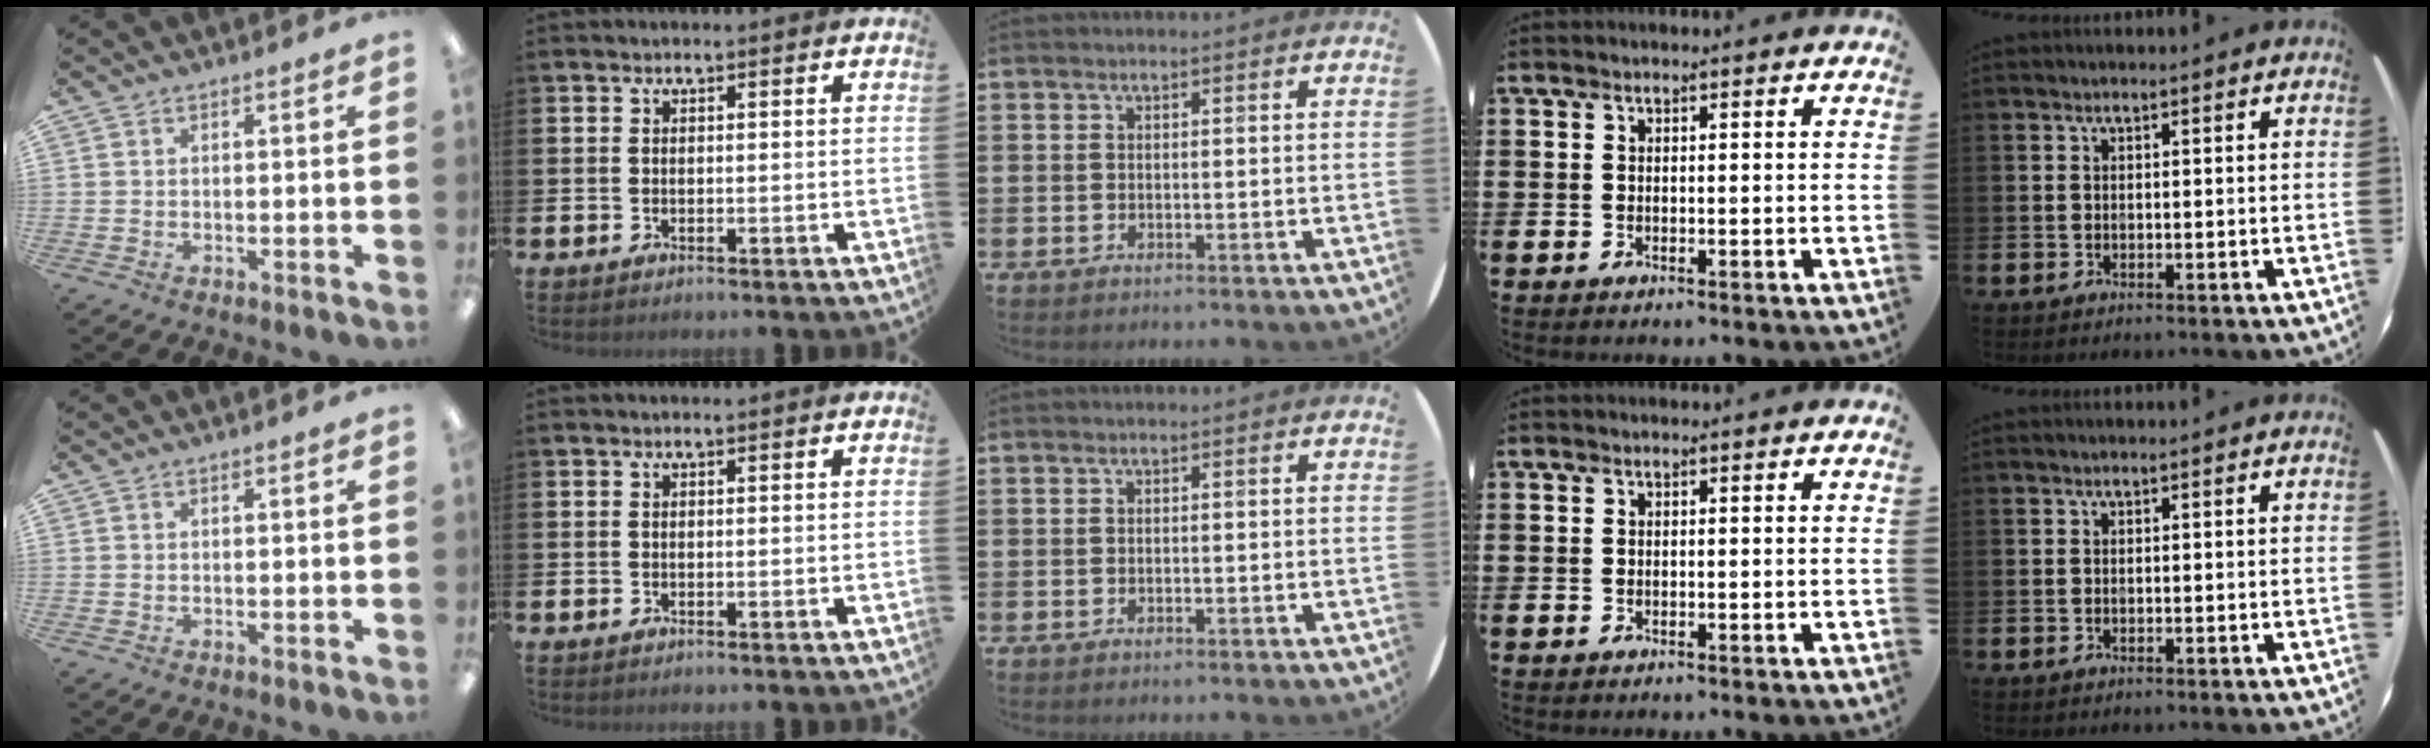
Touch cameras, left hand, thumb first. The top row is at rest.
{}